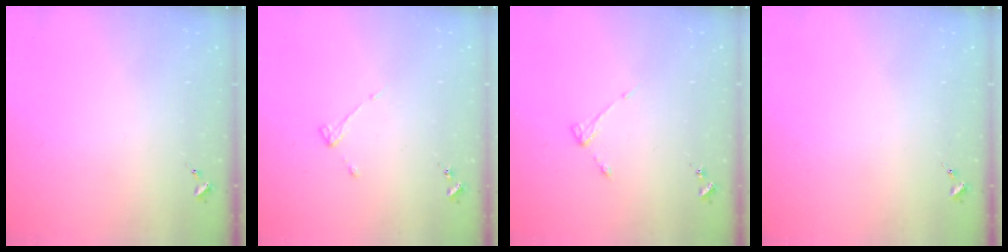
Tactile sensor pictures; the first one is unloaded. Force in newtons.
{"total": 3.6, "press": 3.5, "slide": 0.6}
{"total": 3.2, "press": 3.1, "slide": 0.5}
{"total": 0.0}